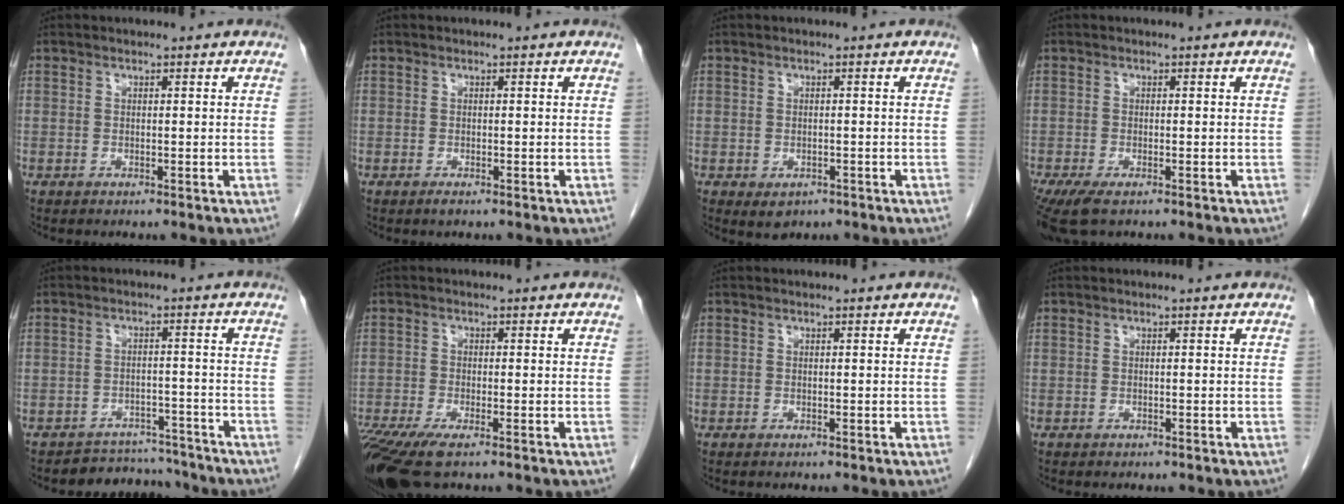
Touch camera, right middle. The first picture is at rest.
{"total": 0.6, "force": [-0.4, 0.2, 0.4], "torque": [-0.005, 0.000, -0.006]}
{"total": 2.4, "force": [-1.2, 1.6, 1.2], "torque": [-0.014, -0.001, -0.004]}
{"total": 4.8, "force": [-3.3, 1.4, 3.2], "torque": [-0.063, -0.016, -0.056]}
{"total": 6.0, "force": [-5.6, 1.9, -1.1], "torque": [0.021, 0.021, -0.078]}
{"total": 7.7, "force": [-5.1, 1.6, 5.5], "torque": [-0.099, -0.019, -0.093]}
{"total": 0.0}
{"total": 0.0}